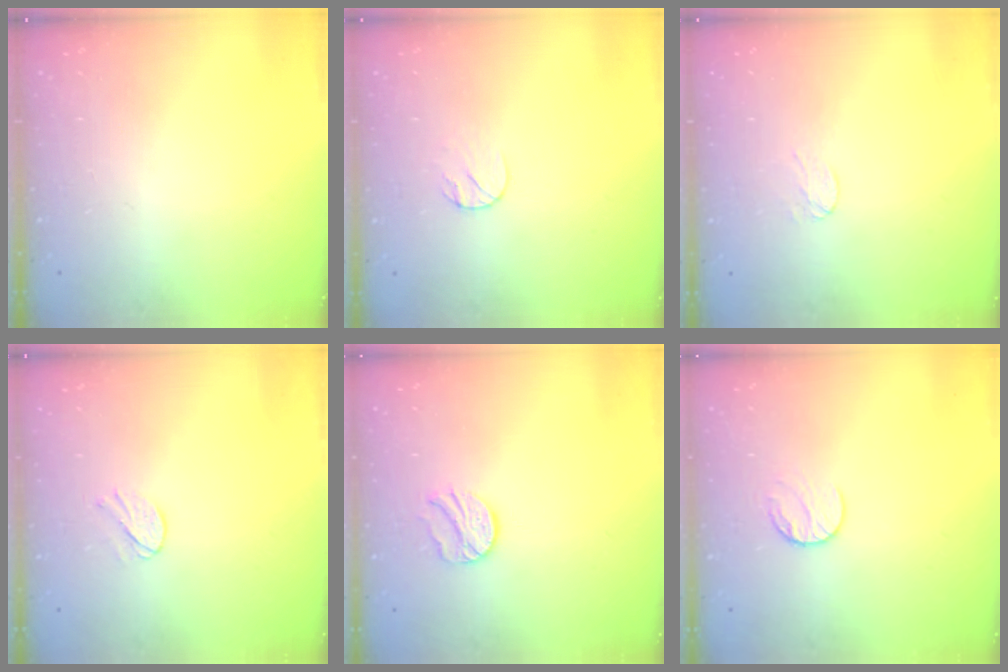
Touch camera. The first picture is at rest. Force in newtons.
{"total": 5.3, "press": 5.2, "slide": 0.6}
{"total": 3.0, "press": 3.0, "slide": 0.2}
{"total": 3.7, "press": 3.7, "slide": 0.4}
{"total": 9.4, "press": 9.4, "slide": 0.4}
{"total": 7.3, "press": 7.2, "slide": 0.6}